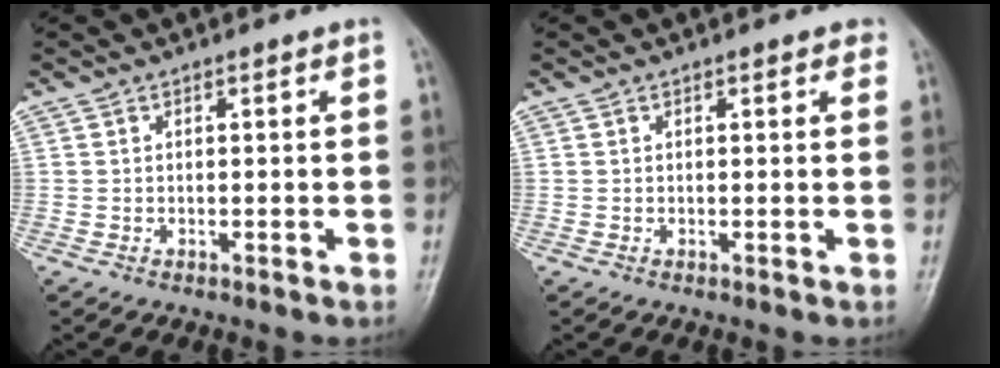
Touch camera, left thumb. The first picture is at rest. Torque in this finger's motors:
{"motor_torque": [-0.17, 0.04, -0.02, -0.01, 0.03]}